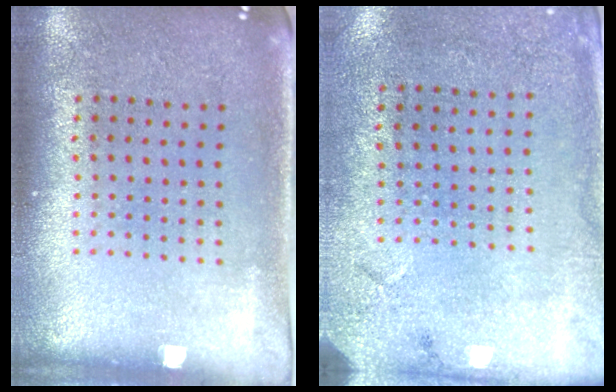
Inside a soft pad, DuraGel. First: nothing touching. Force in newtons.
{"total": 2.7, "press": 2.2, "slide": 1.6}